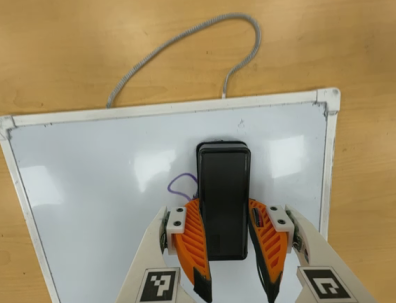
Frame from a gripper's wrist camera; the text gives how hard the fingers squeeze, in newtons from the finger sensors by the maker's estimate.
{"total": 12.2, "left": 11.7, "right": 12.7}